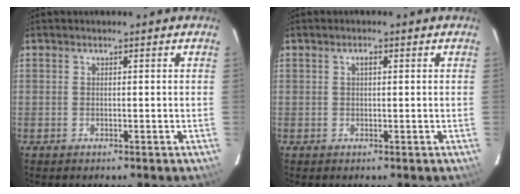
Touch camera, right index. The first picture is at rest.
{"total": 1.1, "force": [0.3, 0.5, 0.9], "torque": [-0.016, 0.006, 0.004]}